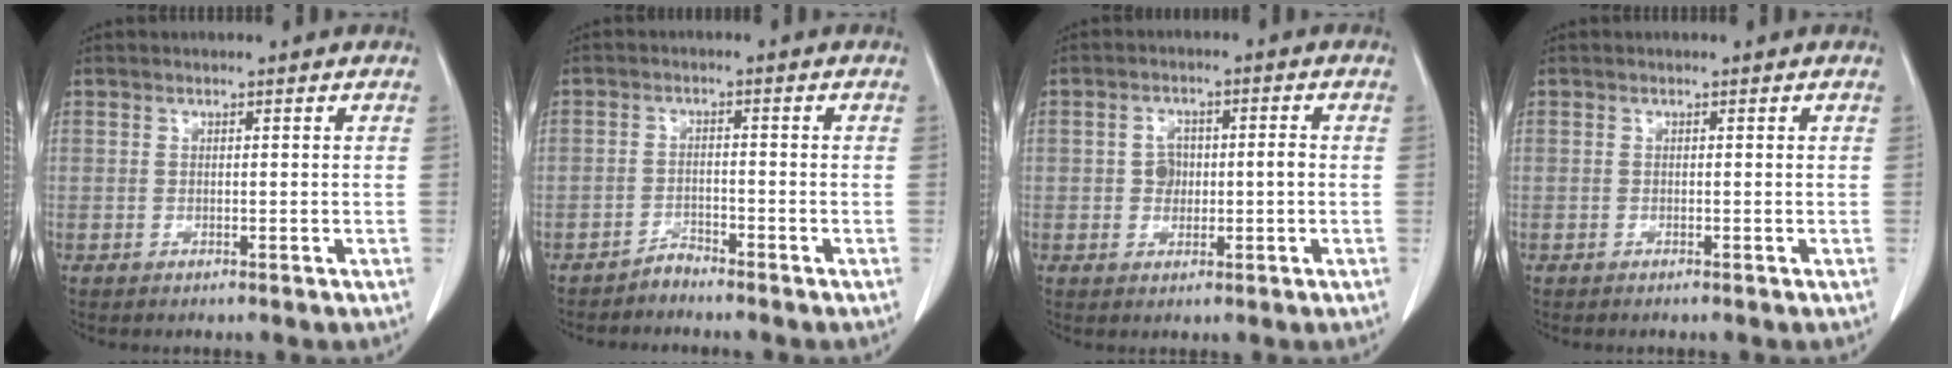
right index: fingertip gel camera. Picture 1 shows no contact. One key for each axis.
{"total": 1.9, "fx": -1.9, "fy": 0.3, "fz": -0.1, "tx": 0.009, "ty": -0.002, "tz": -0.032}
{"total": 3.9, "fx": -0.2, "fy": 2.5, "fz": 3.1, "tx": -0.055, "ty": 0.015, "tz": 0.000}
{"total": 0.0}